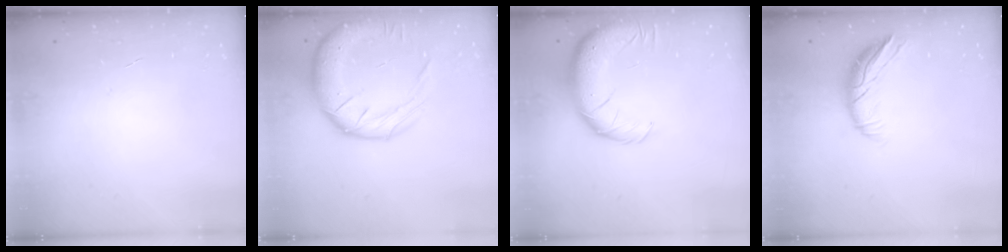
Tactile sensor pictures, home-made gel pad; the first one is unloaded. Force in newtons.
{"total": 18.2, "press": 17.8, "slide": 3.6}
{"total": 13.9, "press": 13.6, "slide": 2.8}
{"total": 9.1, "press": 8.9, "slide": 1.5}